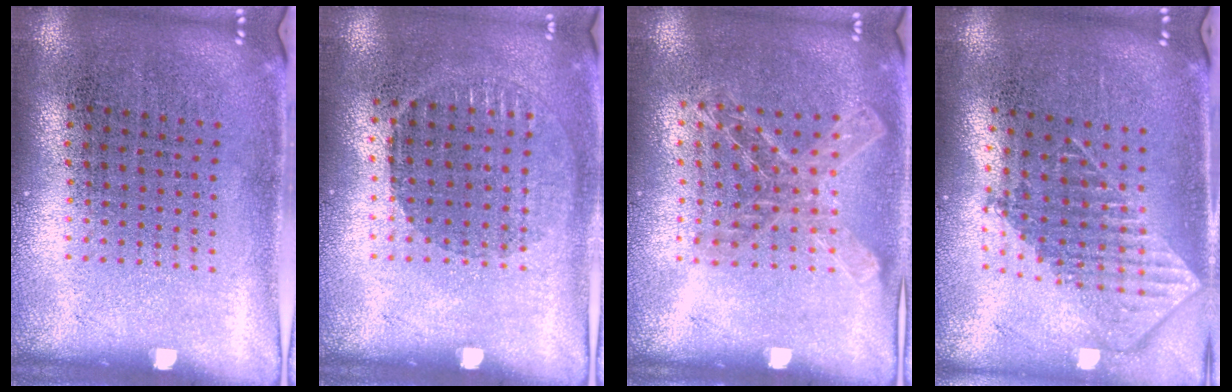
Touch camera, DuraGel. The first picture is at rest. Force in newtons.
{"total": 0.9, "press": 0.8, "slide": 0.3}
{"total": 1.3, "press": 1.3, "slide": 0.3}
{"total": 1.9, "press": 1.5, "slide": 1.3}